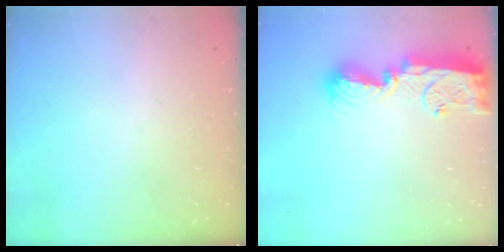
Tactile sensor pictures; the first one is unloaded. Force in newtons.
{"total": 18.0, "press": 17.1, "slide": 5.6}